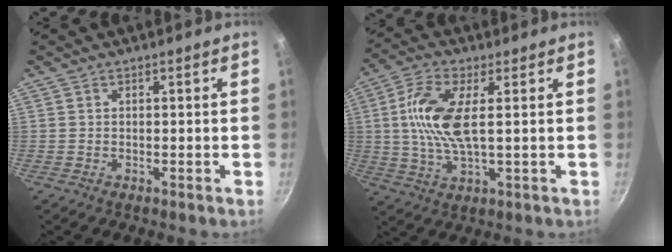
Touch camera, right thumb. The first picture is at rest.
{"total": 11.1, "force": [1.7, 4.1, 10.1], "torque": [-0.216, 0.004, 0.029]}